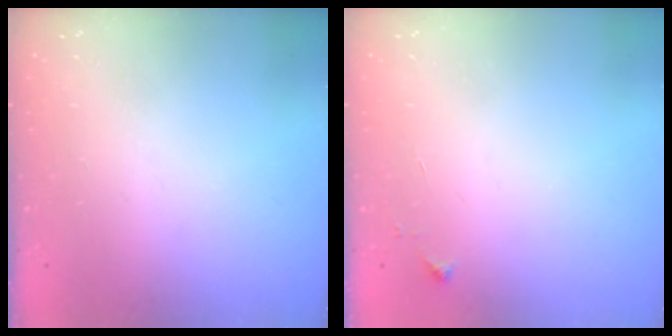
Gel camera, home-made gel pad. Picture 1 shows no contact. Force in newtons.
{"total": 3.9, "press": 3.8, "slide": 0.6}